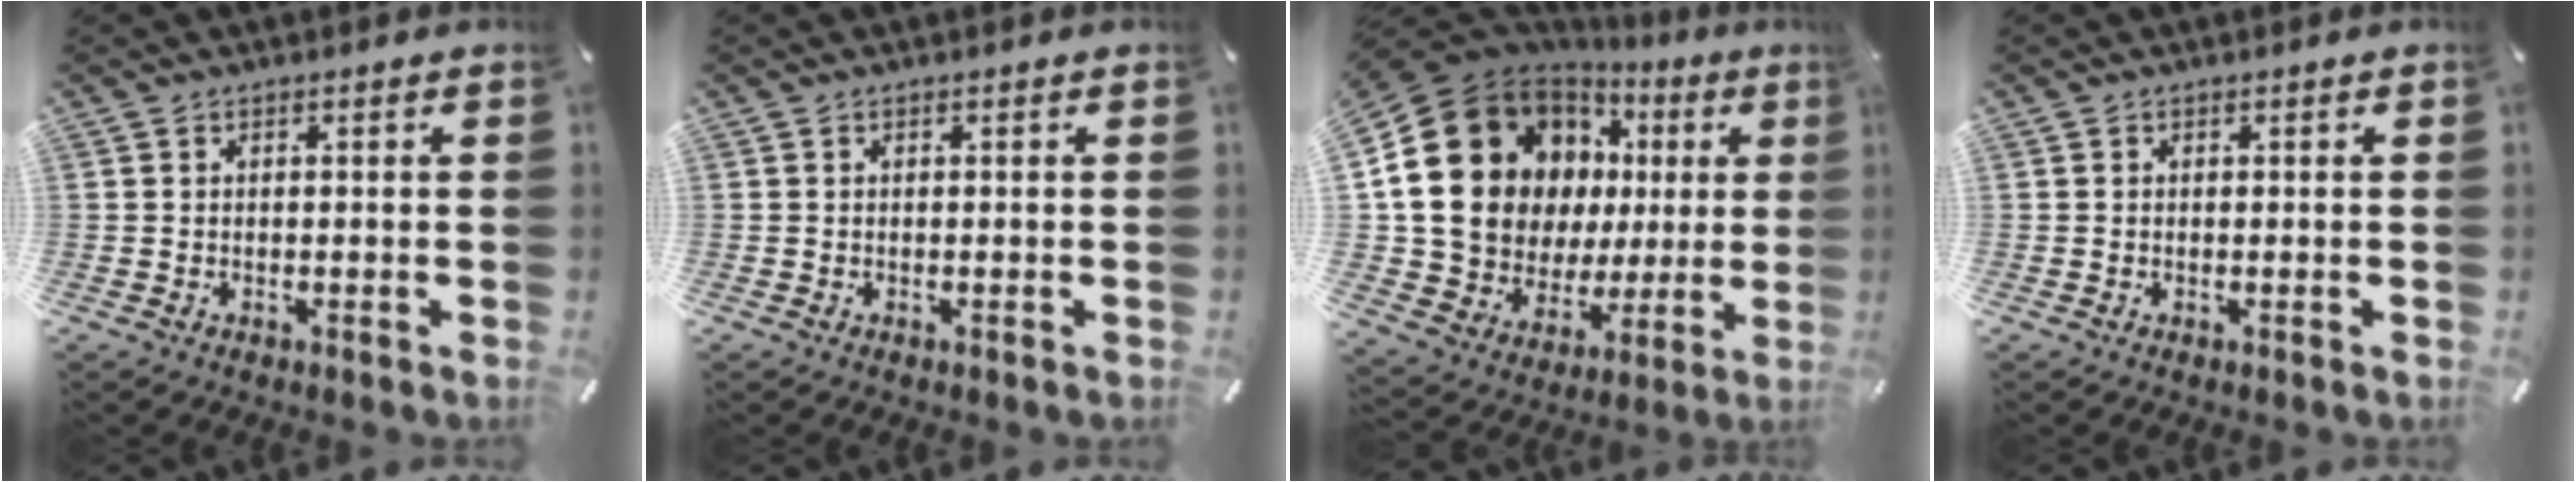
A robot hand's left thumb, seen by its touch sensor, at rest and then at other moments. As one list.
[{"total": 0.0}, {"total": 20.9, "force": [5.4, 16.8, 11.2], "torque": [-0.198, -0.049, 0.117]}, {"total": 0.0}]